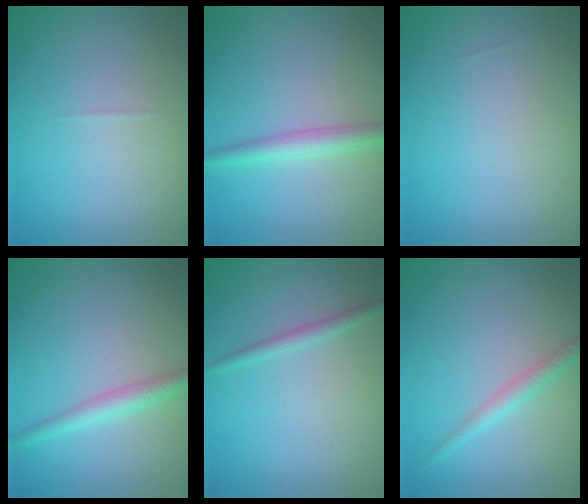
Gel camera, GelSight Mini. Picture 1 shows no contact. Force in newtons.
{"total": 2.4, "press": 2.4, "slide": 0.1}
{"total": 0.0}
{"total": 2.3, "press": 2.3, "slide": 0.0}
{"total": 1.2, "press": 1.2, "slide": 0.1}
{"total": 1.6, "press": 1.6, "slide": 0.0}